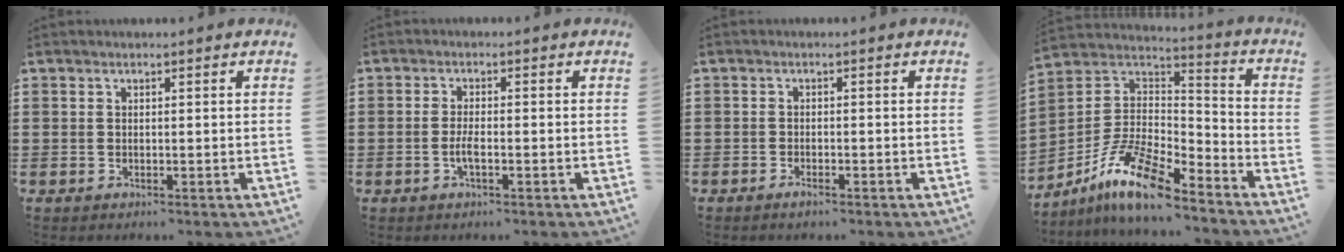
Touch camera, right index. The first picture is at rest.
{"total": 2.3, "force": [-0.8, 0.5, 2.1], "torque": [-0.044, 0.000, -0.016]}
{"total": 1.0, "force": [-0.9, 0.2, 0.5], "torque": [-0.012, -0.006, -0.015]}
{"total": 12.1, "force": [-8.8, 3.4, 7.5], "torque": [-0.165, 0.017, -0.176]}